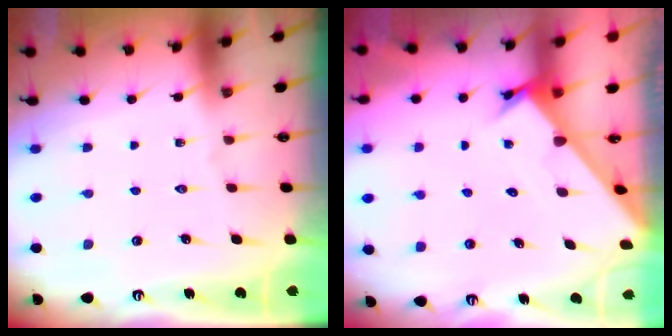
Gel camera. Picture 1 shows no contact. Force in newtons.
{"total": 2.2, "press": 2.2, "slide": 0.1}